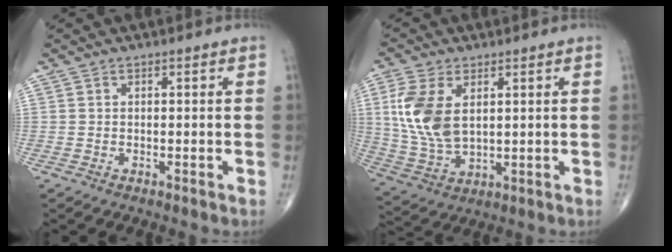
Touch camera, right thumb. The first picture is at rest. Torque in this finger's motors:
{"motor_torque": [-0.12, 0.55, 1.21, 0.48, 0.17]}